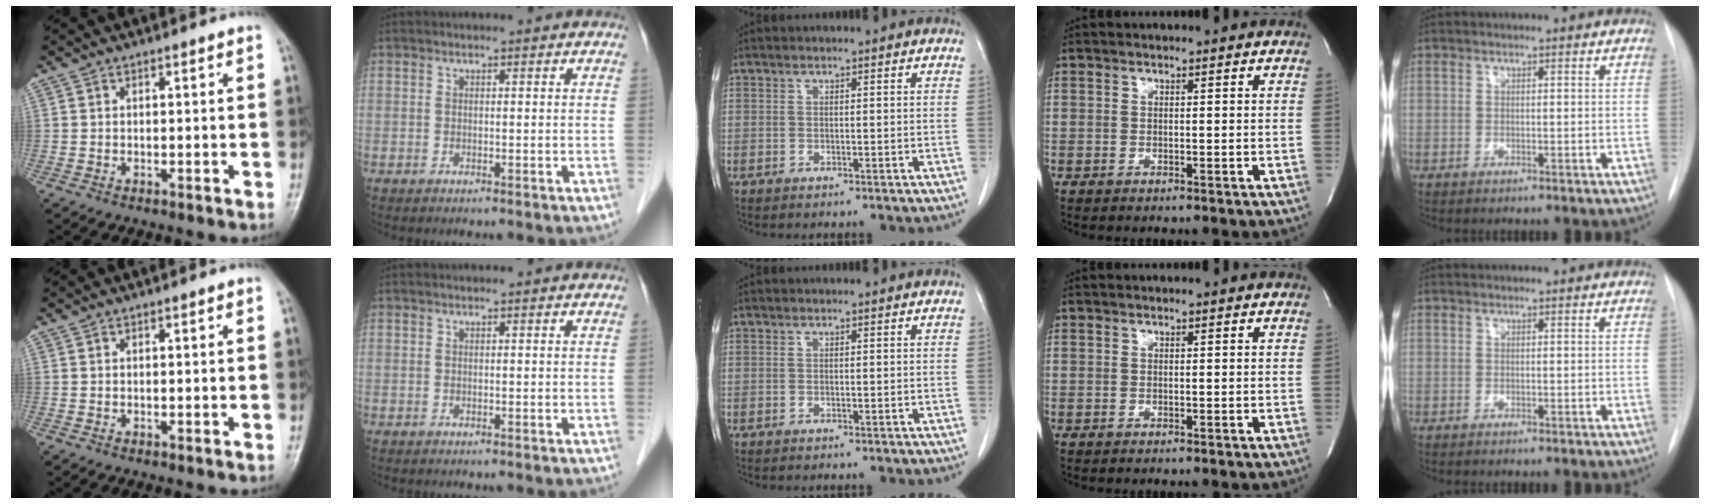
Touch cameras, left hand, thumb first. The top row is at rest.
{}